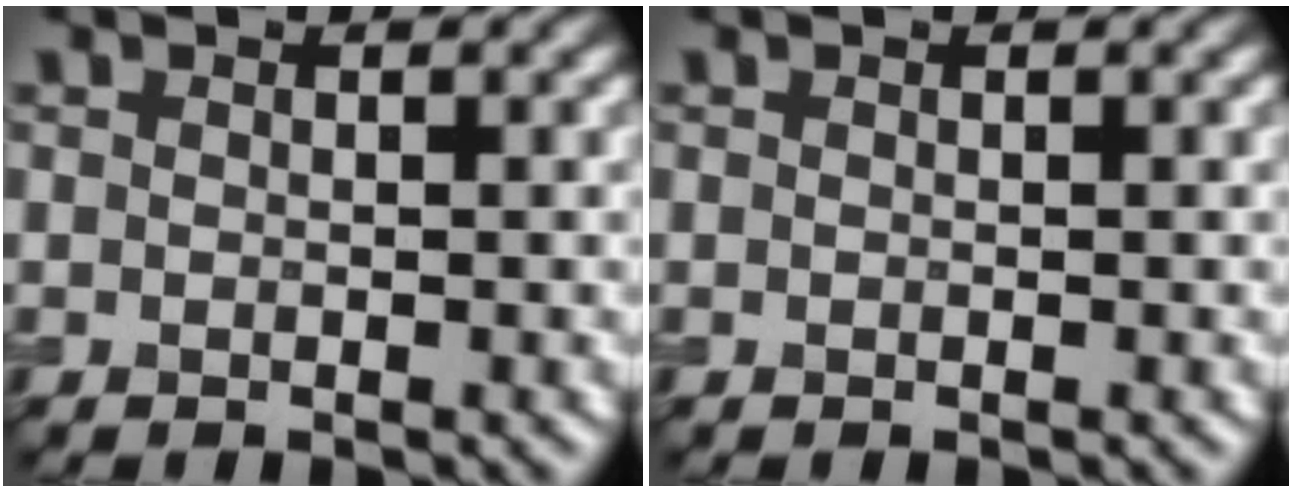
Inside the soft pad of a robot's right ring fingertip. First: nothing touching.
{"total": 0.0}